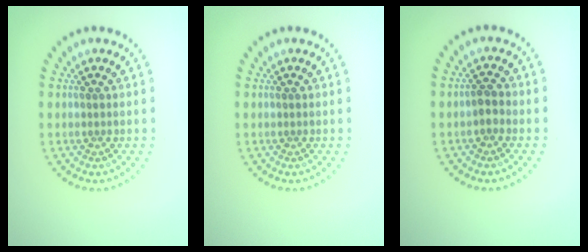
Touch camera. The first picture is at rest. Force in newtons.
{"total": 0.0}
{"total": 1.3, "press": 1.2, "slide": 0.4}